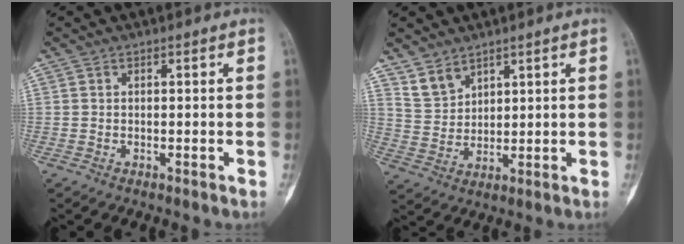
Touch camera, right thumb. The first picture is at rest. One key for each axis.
{"total": 5.2, "fx": 4.1, "fy": 2.8, "fz": 1.4, "tx": -0.009, "ty": -0.027, "tz": 0.092}